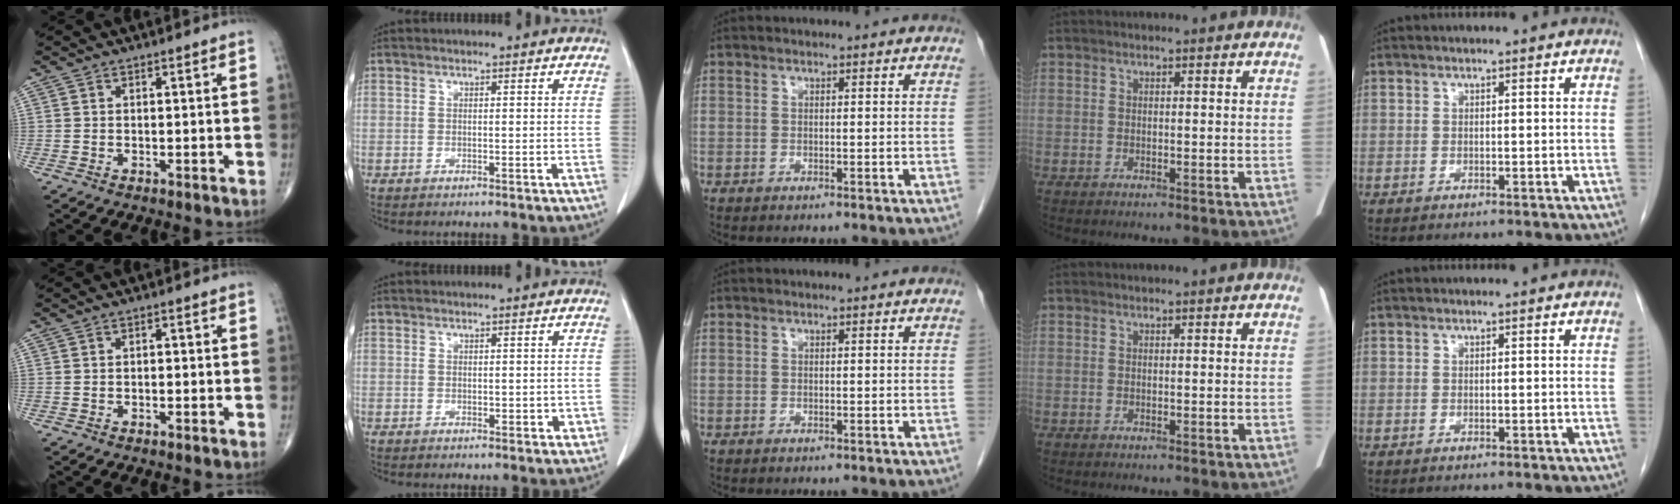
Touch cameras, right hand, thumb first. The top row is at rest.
{"thumb": {"total": 0.7, "force": [-0.2, 0.4, 0.4], "torque": [-0.002, 0.004, -0.006]}, "index": {"total": 1.7, "force": [-0.1, 1.2, 1.2], "torque": [-0.011, 0.000, 0.004]}}